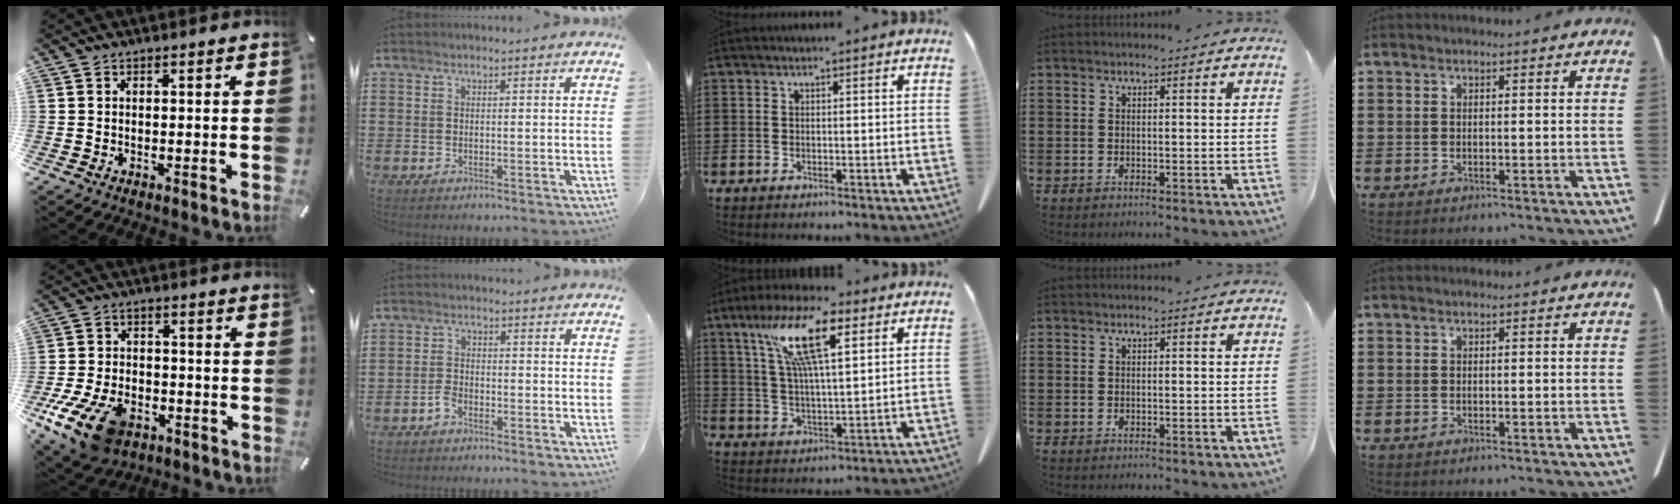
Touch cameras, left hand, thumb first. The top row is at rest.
{"thumb": {"total": 15.1, "force": [-7.8, 9.2, 9.1], "torque": [-0.189, 0.042, -0.132]}, "index": {"total": 2.1, "force": [-1.6, 1.0, 1.1], "torque": [-0.030, 0.000, -0.033]}, "middle": {"total": 13.2, "force": [7.1, 3.5, 10.6], "torque": [-0.224, -0.004, 0.121]}}